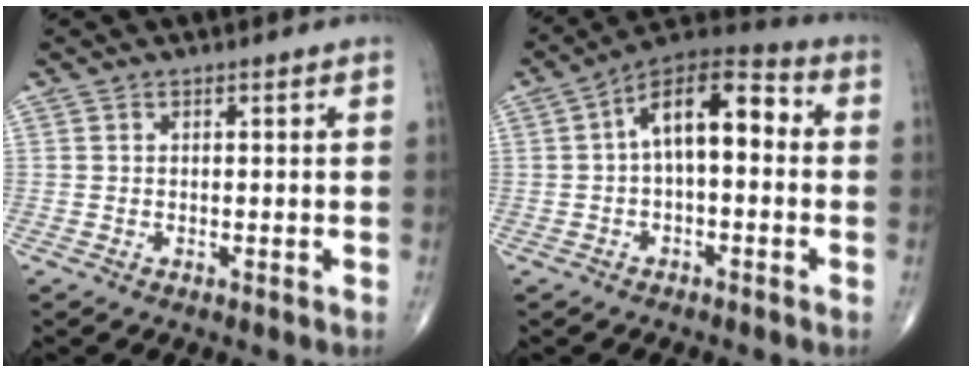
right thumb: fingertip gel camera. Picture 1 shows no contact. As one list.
[{"total": 12.3, "force": [0.7, 6.1, 10.7], "torque": [-0.154, 0.047, -0.002]}]